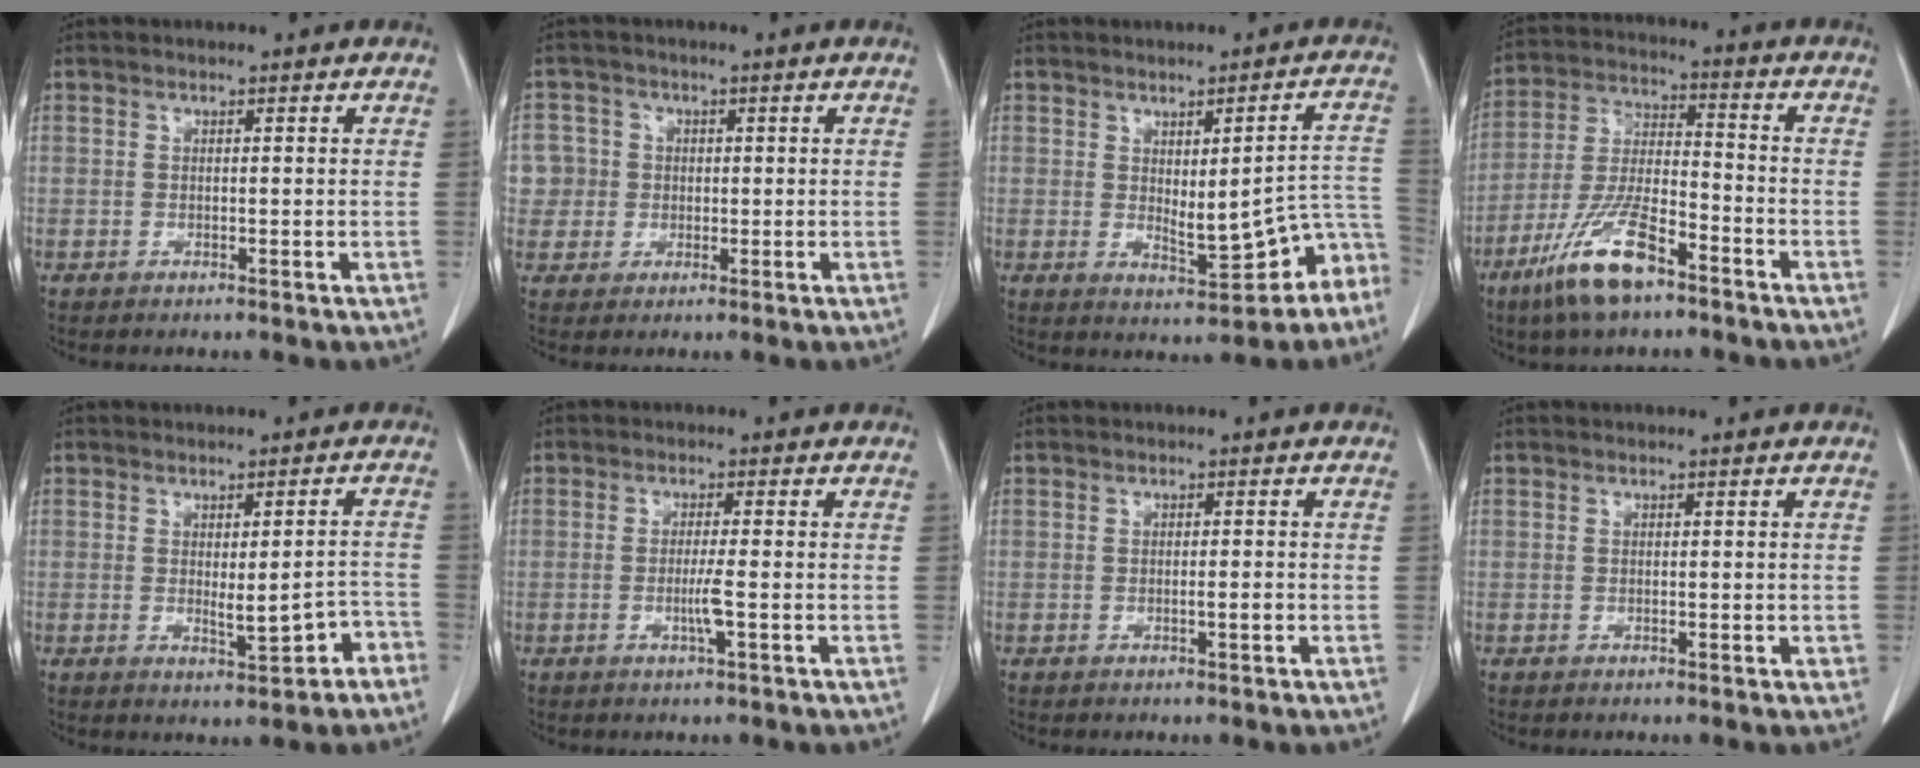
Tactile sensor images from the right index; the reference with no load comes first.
{"total": 5.4, "force": [0.2, 5.4, 0.1], "torque": [0.001, 0.020, 0.006]}
{"total": 8.6, "force": [-3.4, 2.6, 7.4], "torque": [-0.078, 0.021, -0.036]}
{"total": 12.3, "force": [-7.8, 3.2, 9.0], "torque": [-0.190, -0.012, -0.147]}
{"total": 4.9, "force": [-2.0, 1.3, 4.3], "torque": [-0.052, 0.003, -0.020]}
{"total": 2.8, "force": [-0.8, -0.4, 2.6], "torque": [-0.054, -0.005, -0.017]}
{"total": 1.2, "force": [-0.4, 0.0, 1.1], "torque": [-0.020, 0.000, -0.007]}
{"total": 0.7, "force": [-0.1, 0.3, 0.6], "torque": [-0.008, 0.001, -0.002]}